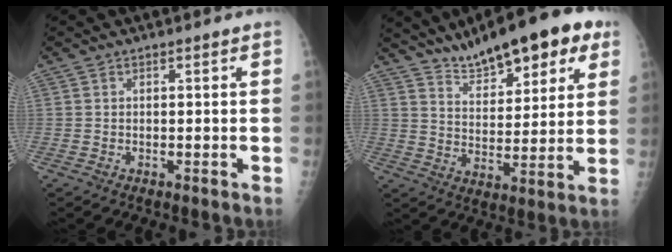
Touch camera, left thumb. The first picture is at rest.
{"total": 16.1, "force": [10.7, 5.9, 10.5], "torque": [-0.115, -0.039, 0.168]}